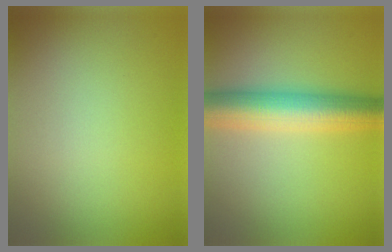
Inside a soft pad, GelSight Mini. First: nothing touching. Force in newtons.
{"total": 7.1, "press": 7.1, "slide": 0.2}